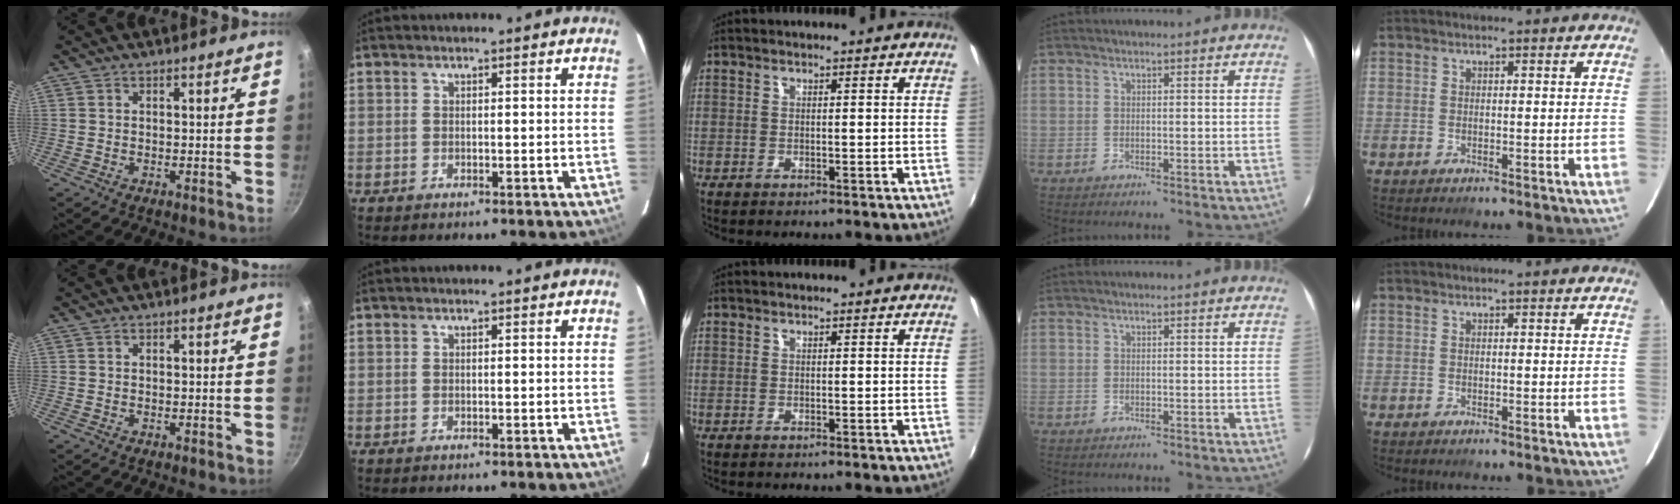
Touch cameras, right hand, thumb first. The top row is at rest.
{}